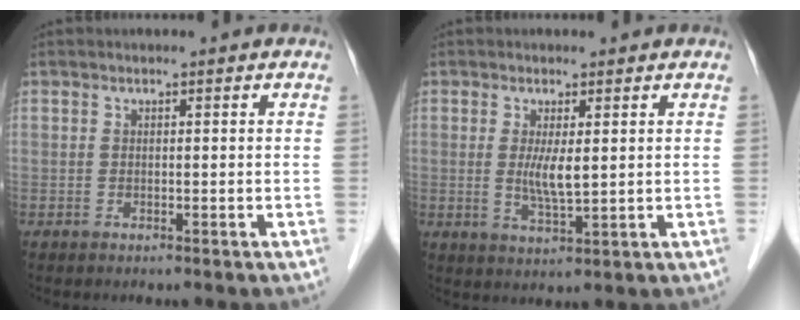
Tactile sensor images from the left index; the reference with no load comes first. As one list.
[{"total": 4.0, "force": [0.6, 0.6, 3.9], "torque": [-0.079, -0.010, 0.015]}]